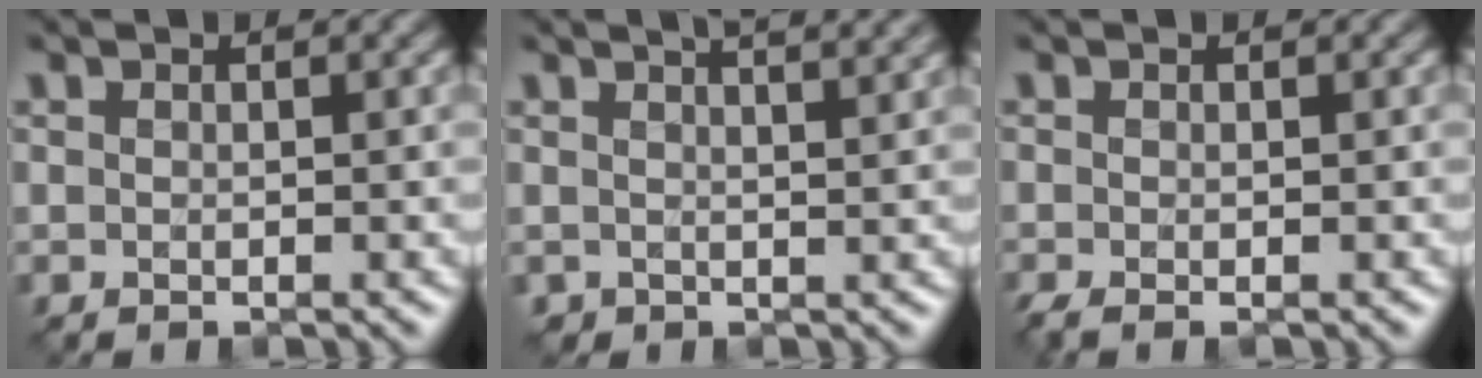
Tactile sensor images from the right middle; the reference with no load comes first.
{"total": 5.0, "force": [3.5, 2.3, 2.8], "torque": [-0.017, 0.037, 0.022]}
{"total": 1.3, "force": [-0.8, 0.3, 1.0], "torque": [-0.025, -0.013, -0.022]}